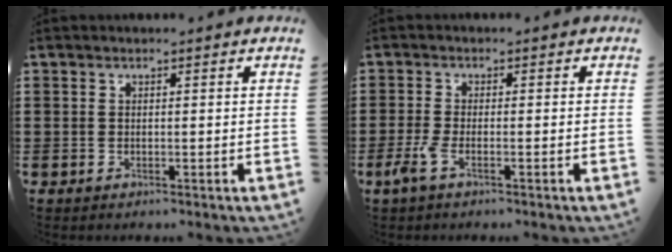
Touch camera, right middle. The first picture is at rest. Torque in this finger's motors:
{"motor_torque": [0.77, -0.37, 0.04, 0.07]}